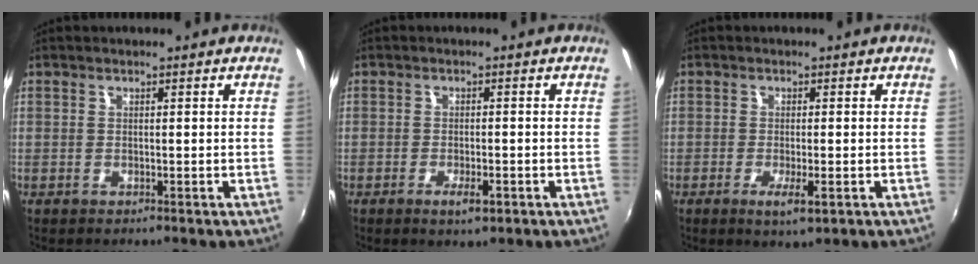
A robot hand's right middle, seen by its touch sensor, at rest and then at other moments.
{"total": 3.1, "force": [-1.5, 0.8, 2.5], "torque": [-0.051, -0.006, -0.025]}
{"total": 3.7, "force": [-1.4, 0.6, 3.4], "torque": [-0.066, -0.011, -0.022]}